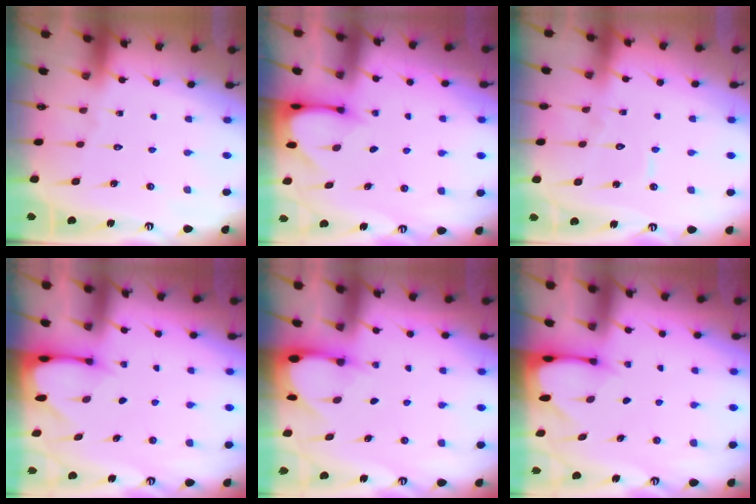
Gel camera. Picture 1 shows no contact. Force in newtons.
{"total": 3.0, "press": 2.9, "slide": 0.4}
{"total": 5.1, "press": 5.0, "slide": 0.5}
{"total": 2.6, "press": 2.6, "slide": 0.3}
{"total": 2.9, "press": 2.9, "slide": 0.3}
{"total": 2.6, "press": 2.6, "slide": 0.3}